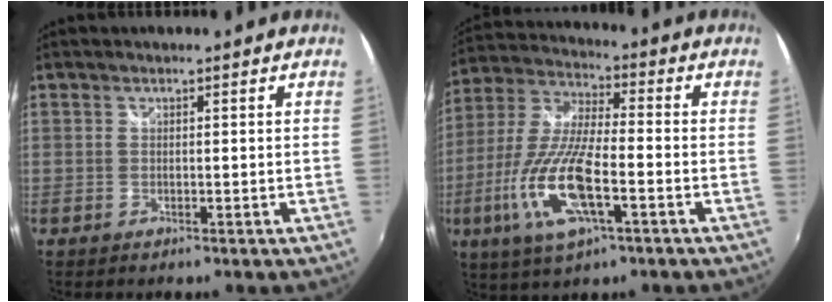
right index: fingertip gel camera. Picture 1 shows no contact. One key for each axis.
{"total": 16.2, "fx": -5.6, "fy": 4.6, "fz": 14.5, "tx": -0.311, "ty": -0.012, "tz": -0.109}